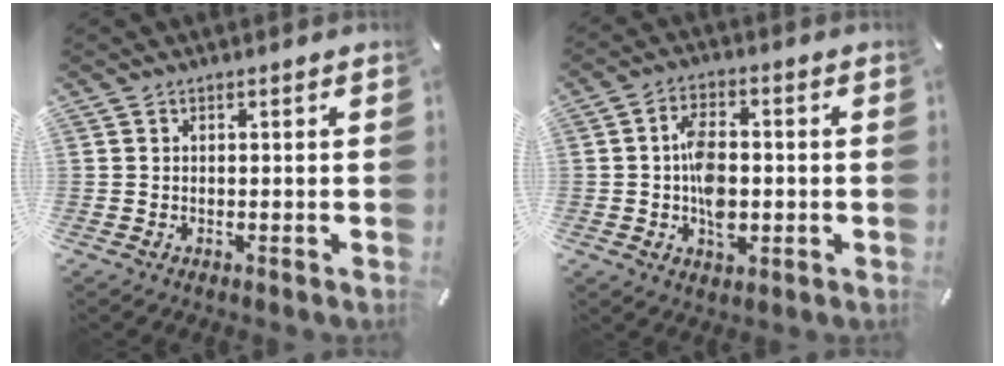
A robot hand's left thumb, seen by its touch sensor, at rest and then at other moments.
{"total": 8.7, "force": [-0.9, 5.4, 6.8], "torque": [-0.121, 0.001, -0.016]}